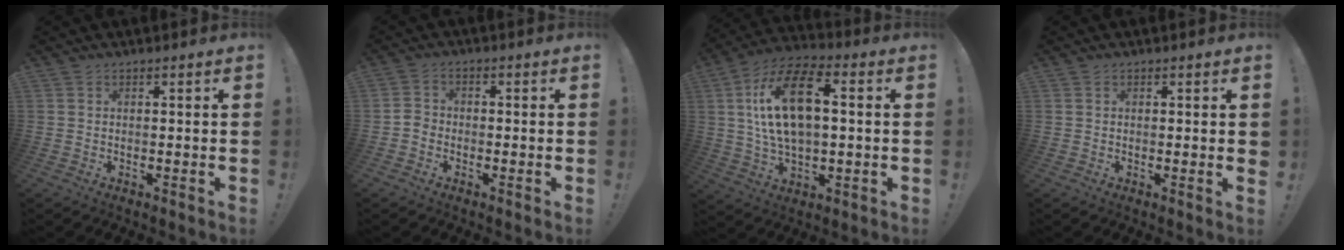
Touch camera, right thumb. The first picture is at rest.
{"total": 3.2, "force": [-1.9, 2.3, 1.2], "torque": [-0.022, 0.009, -0.036]}
{"total": 18.2, "force": [2.8, 9.8, 15.1], "torque": [-0.269, 0.009, 0.042]}
{"total": 1.1, "force": [0.7, 0.0, 0.8], "torque": [0.000, -0.005, 0.009]}